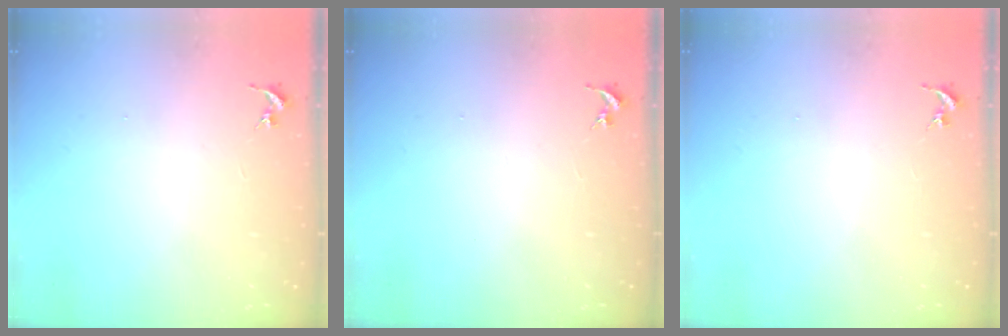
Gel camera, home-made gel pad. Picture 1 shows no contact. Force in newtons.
{"total": 0.0}
{"total": 0.0}